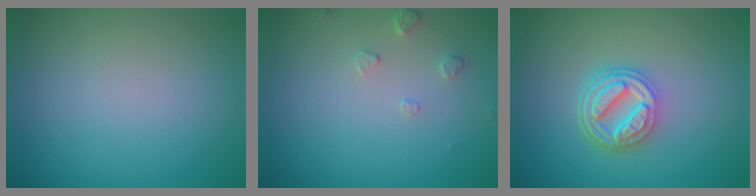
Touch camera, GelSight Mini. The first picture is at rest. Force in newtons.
{"total": 1.2, "press": 1.2, "slide": 0.2}
{"total": 4.8, "press": 3.7, "slide": 3.1}